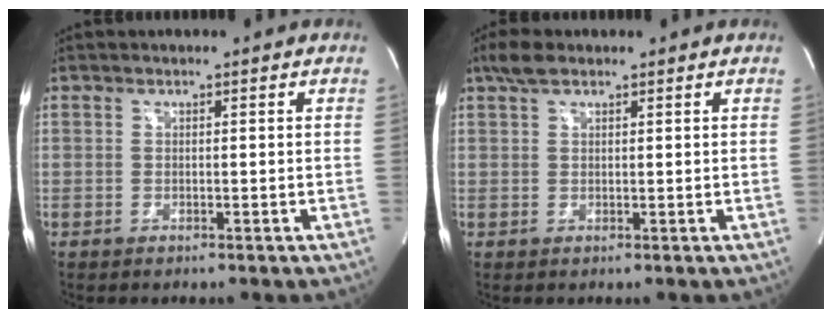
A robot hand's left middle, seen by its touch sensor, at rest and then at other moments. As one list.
[{"total": 3.0, "force": [2.2, 1.2, 1.8], "torque": [-0.044, 0.016, 0.043]}]